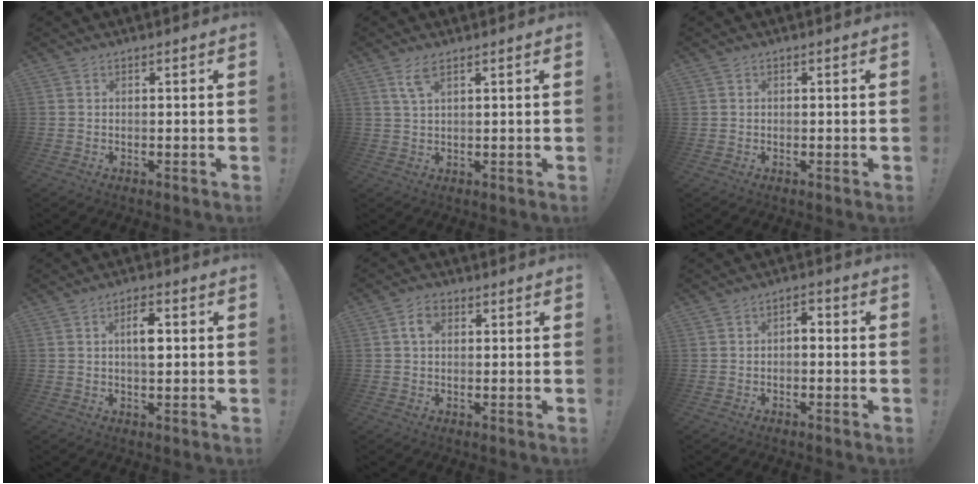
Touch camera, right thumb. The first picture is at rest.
{"total": 4.4, "force": [2.5, 1.4, 3.4], "torque": [-0.065, -0.002, 0.045]}
{"total": 0.6, "force": [0.1, 0.6, -0.2], "torque": [-0.005, 0.005, 0.004]}
{"total": 5.5, "force": [0.8, 2.4, 4.9], "torque": [-0.079, 0.005, 0.008]}
{"total": 4.4, "force": [1.5, 2.9, 3.0], "torque": [-0.048, 0.006, 0.025]}
{"total": 2.5, "force": [-1.3, 1.4, 1.6], "torque": [-0.024, 0.005, -0.029]}